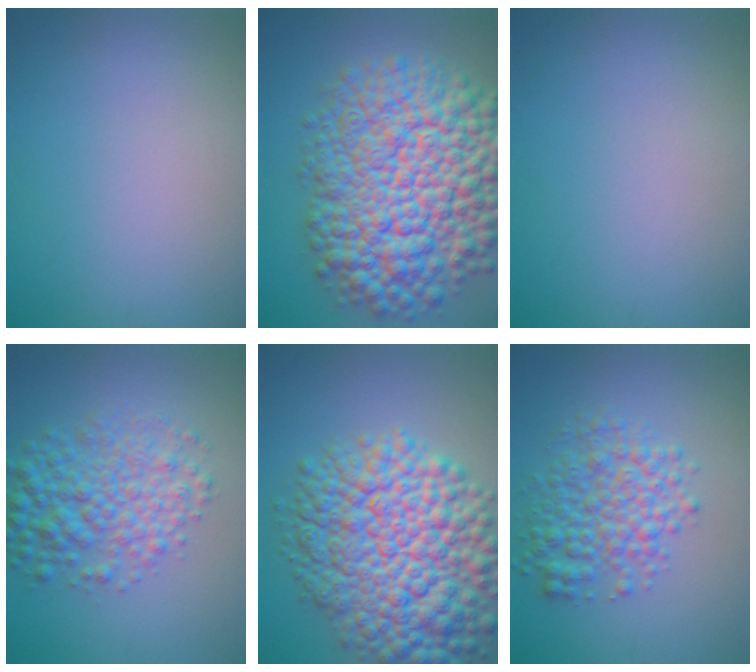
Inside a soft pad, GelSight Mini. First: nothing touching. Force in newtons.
{"total": 15.3, "press": 15.2, "slide": 0.5}
{"total": 0.0}
{"total": 5.7, "press": 5.7, "slide": 0.1}
{"total": 12.8, "press": 12.8, "slide": 0.4}
{"total": 5.0, "press": 5.0, "slide": 0.1}